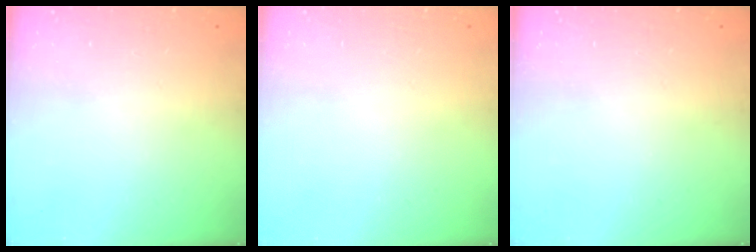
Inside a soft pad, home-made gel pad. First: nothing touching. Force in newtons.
{"total": 0.0}
{"total": 0.0}